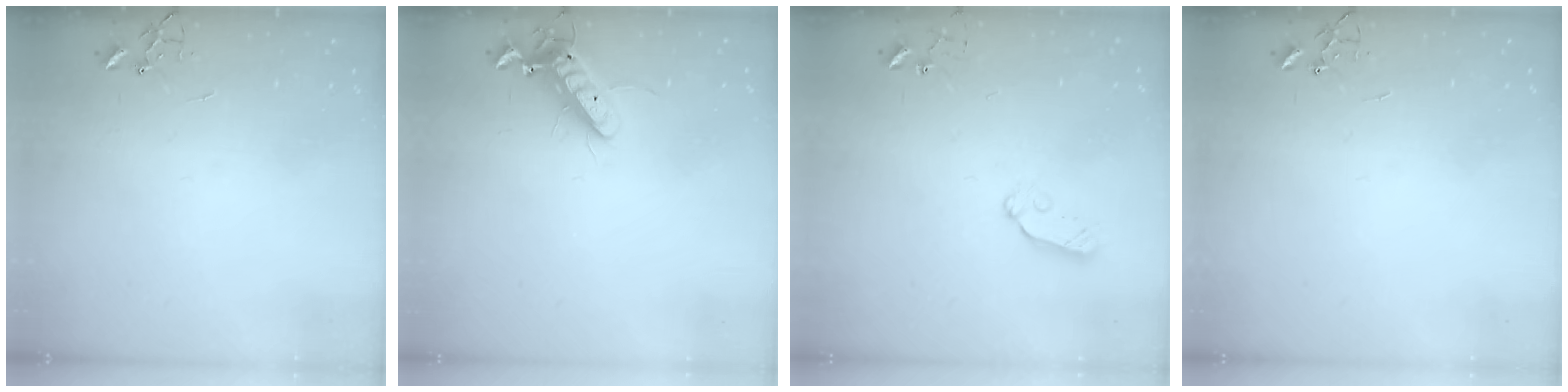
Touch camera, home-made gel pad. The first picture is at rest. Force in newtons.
{"total": 11.8, "press": 11.6, "slide": 2.2}
{"total": 7.3, "press": 7.3, "slide": 0.4}
{"total": 0.0}